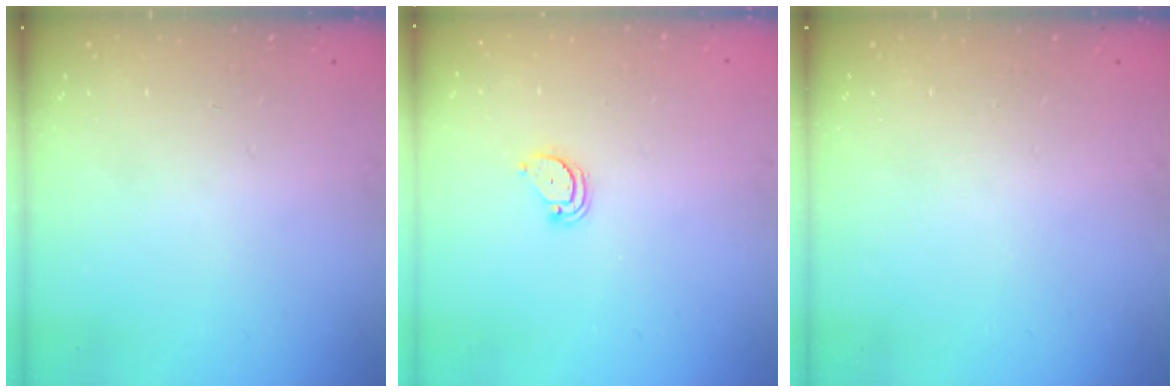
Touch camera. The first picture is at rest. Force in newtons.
{"total": 2.1, "press": 2.1, "slide": 0.1}
{"total": 0.0}